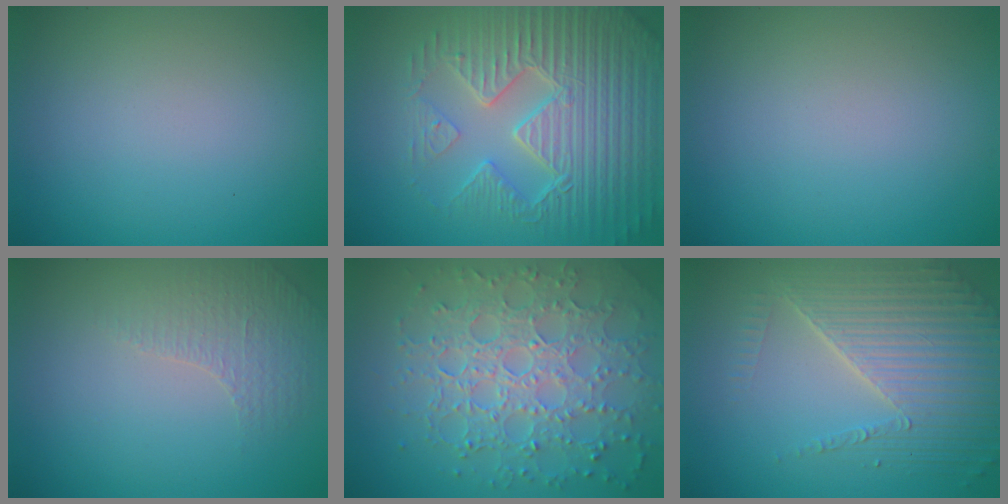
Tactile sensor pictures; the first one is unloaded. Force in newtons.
{"total": 8.3, "press": 6.4, "slide": 5.2}
{"total": 0.0}
{"total": 1.3, "press": 0.9, "slide": 0.9}
{"total": 7.7, "press": 5.7, "slide": 5.2}
{"total": 6.3, "press": 4.8, "slide": 4.1}